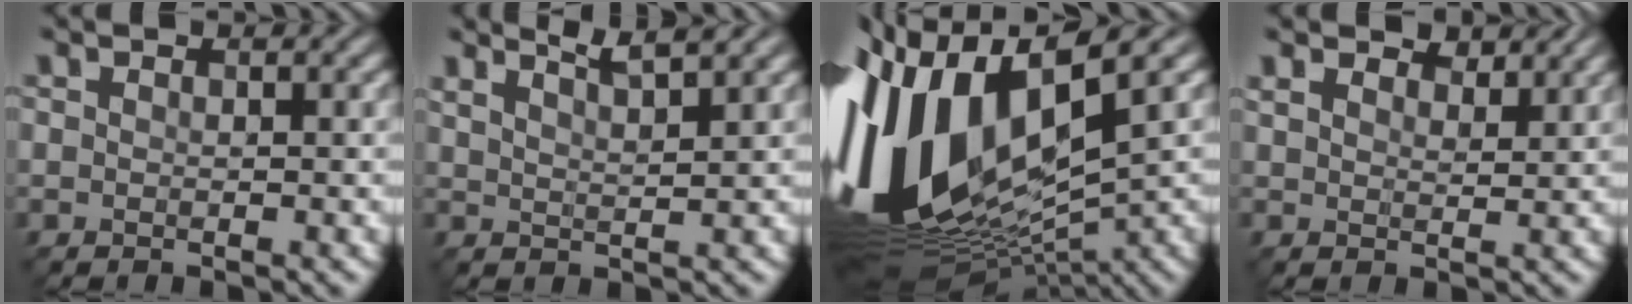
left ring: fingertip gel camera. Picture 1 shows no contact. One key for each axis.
{"total": 3.4, "fx": 2.9, "fy": 0.5, "fz": 1.8, "tx": -0.007, "ty": 0.017, "tz": 0.031}
{"total": 16.9, "fx": 1.8, "fy": 8.6, "fz": 14.5, "tx": -0.332, "ty": 0.008, "tz": 0.038}
{"total": 3.4, "fx": 3.1, "fy": 0.9, "fz": 1.1, "tx": -0.027, "ty": 0.003, "tz": 0.044}